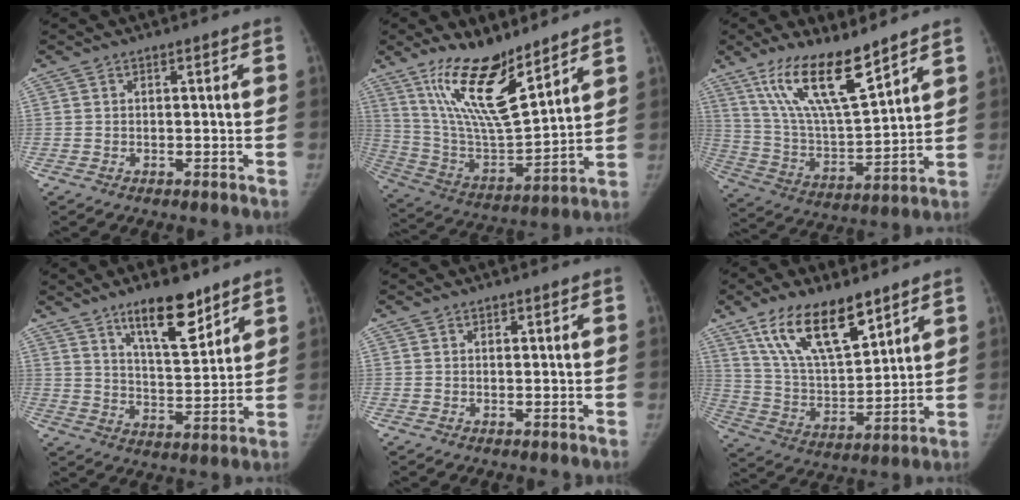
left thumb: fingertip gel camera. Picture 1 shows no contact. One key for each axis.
{"total": 18.4, "fx": 12.4, "fy": 5.3, "fz": 12.5, "tx": -0.200, "ty": -0.077, "tz": 0.244}
{"total": 16.7, "fx": 11.3, "fy": 4.1, "fz": 11.6, "tx": -0.194, "ty": -0.062, "tz": 0.227}
{"total": 12.7, "fx": 8.6, "fy": 4.3, "fz": 8.3, "tx": -0.108, "ty": -0.059, "tz": 0.147}
{"total": 0.8, "fx": 0.5, "fy": 0.6, "fz": 0.3, "tx": 0.001, "ty": -0.003, "tz": 0.006}
{"total": 17.4, "fx": 11.0, "fy": 7.1, "fz": 11.5, "tx": -0.170, "ty": -0.053, "tz": 0.214}